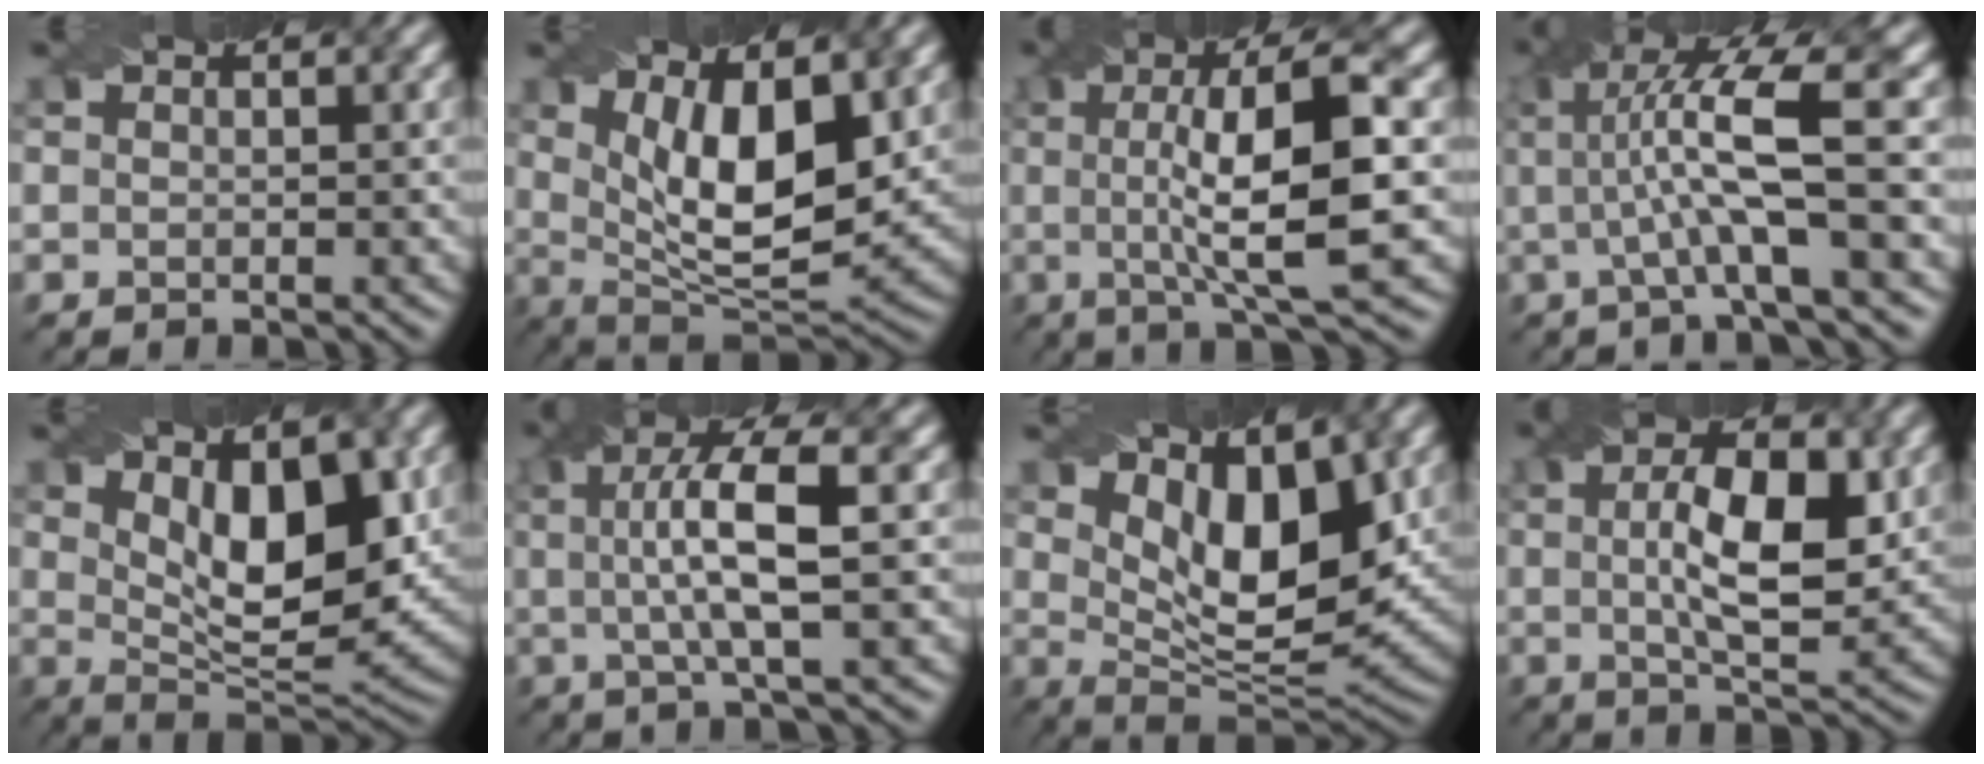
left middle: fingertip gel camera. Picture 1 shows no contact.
{"total": 9.1, "force": [2.6, 3.5, 8.1], "torque": [-0.143, -0.013, 0.045]}
{"total": 10.1, "force": [0.5, 2.3, 9.8], "torque": [-0.138, 0.004, 0.010]}
{"total": 8.6, "force": [1.2, 1.6, 8.3], "torque": [-0.134, 0.009, 0.017]}
{"total": 9.5, "force": [2.7, 4.0, 8.2], "torque": [-0.122, -0.007, 0.045]}
{"total": 7.0, "force": [0.7, 1.5, 6.8], "torque": [-0.119, 0.008, 0.013]}
{"total": 8.7, "force": [3.3, 3.8, 7.1], "torque": [-0.123, -0.014, 0.055]}
{"total": 8.1, "force": [1.1, 2.8, 7.5], "torque": [-0.123, 0.004, 0.018]}